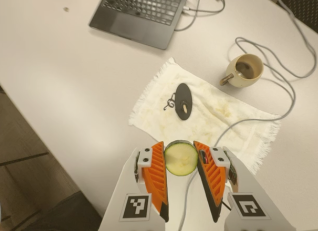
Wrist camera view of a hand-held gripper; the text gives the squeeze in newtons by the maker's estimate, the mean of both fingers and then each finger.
{"total": 8.8, "left": 8.4, "right": 9.3}